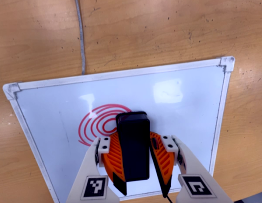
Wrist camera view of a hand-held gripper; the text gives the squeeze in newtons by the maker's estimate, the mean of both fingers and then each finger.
{"total": 14.2, "left": 15.8, "right": 12.6}